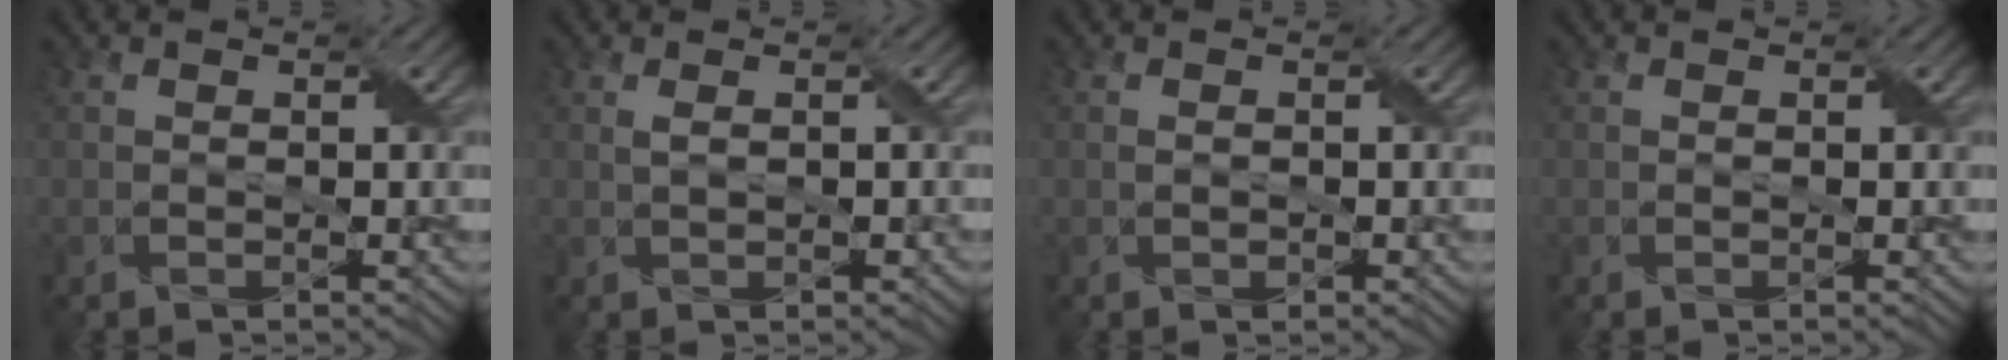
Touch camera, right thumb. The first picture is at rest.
{"total": 1.1, "force": [0.3, 0.5, 1.0], "torque": [-0.027, 0.003, 0.008]}
{"total": 0.8, "force": [-0.1, 0.6, 0.6], "torque": [-0.014, 0.000, 0.001]}
{"total": 0.0}